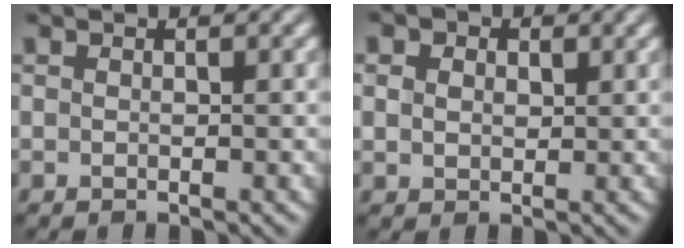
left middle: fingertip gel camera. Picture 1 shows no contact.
{"total": 3.8, "force": [1.8, 2.8, 1.8], "torque": [-0.037, 0.010, 0.015]}